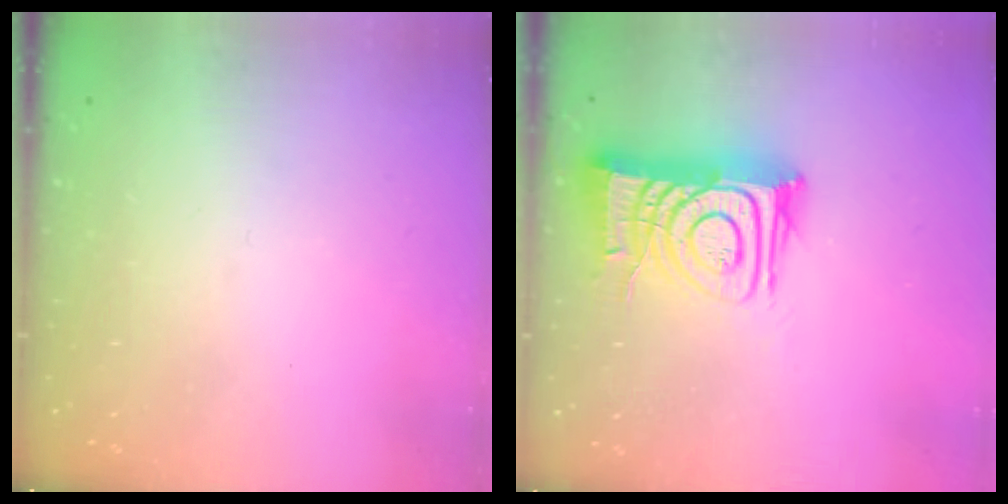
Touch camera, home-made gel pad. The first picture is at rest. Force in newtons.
{"total": 12.7, "press": 12.7, "slide": 1.2}